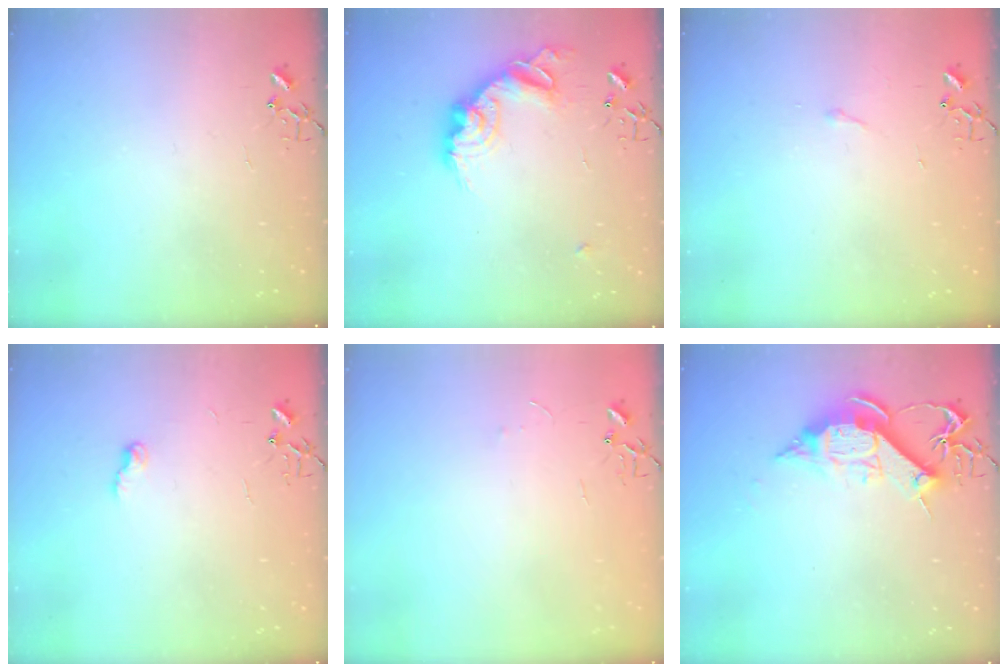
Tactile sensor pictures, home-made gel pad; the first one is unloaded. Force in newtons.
{"total": 16.1, "press": 16.1, "slide": 1.0}
{"total": 2.9, "press": 2.9, "slide": 0.5}
{"total": 5.0, "press": 4.9, "slide": 0.7}
{"total": 3.2, "press": 3.2, "slide": 0.4}
{"total": 11.9, "press": 11.9, "slide": 0.7}